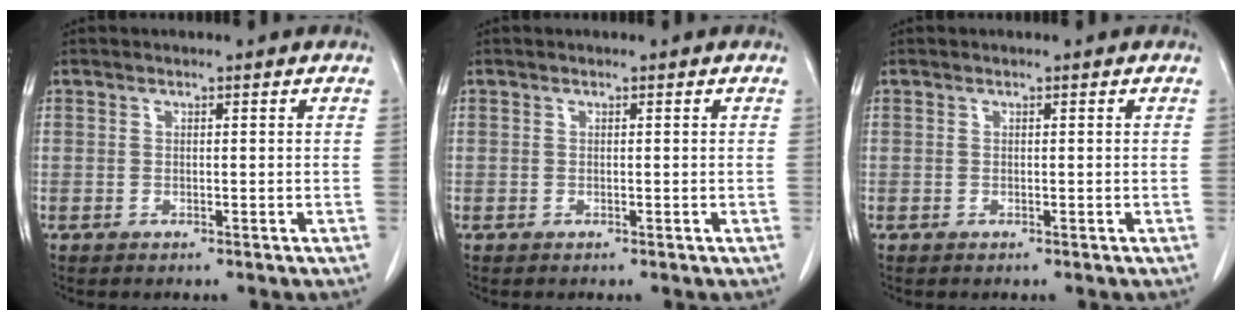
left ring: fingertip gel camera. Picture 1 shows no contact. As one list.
[{"total": 0.0}, {"total": 0.0}]